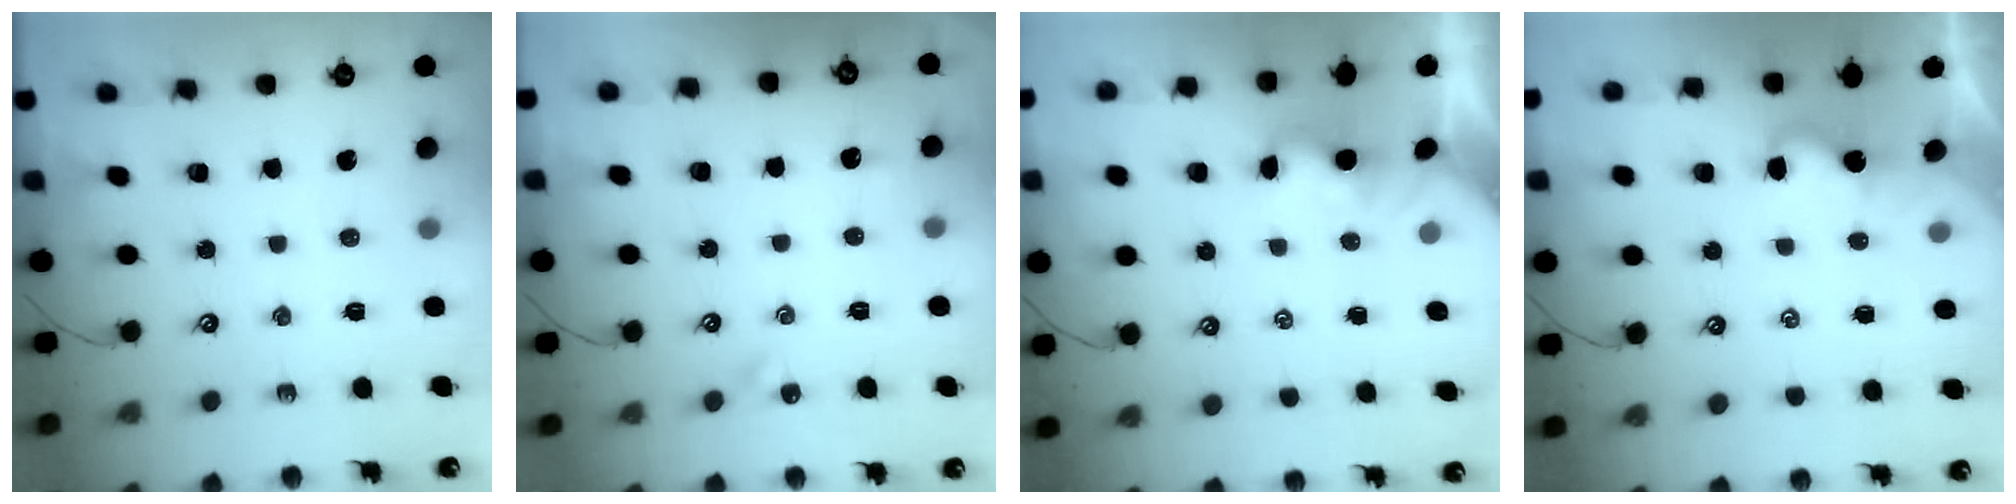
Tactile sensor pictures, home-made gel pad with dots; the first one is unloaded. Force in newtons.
{"total": 2.2, "press": 2.1, "slide": 0.5}
{"total": 1.8, "press": 1.7, "slide": 0.5}
{"total": 2.1, "press": 2.0, "slide": 0.4}